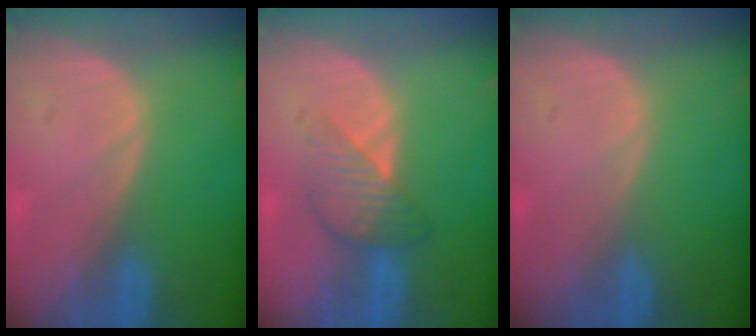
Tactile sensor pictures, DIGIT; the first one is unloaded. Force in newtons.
{"total": 4.3, "press": 4.3, "slide": 0.2}
{"total": 0.0}